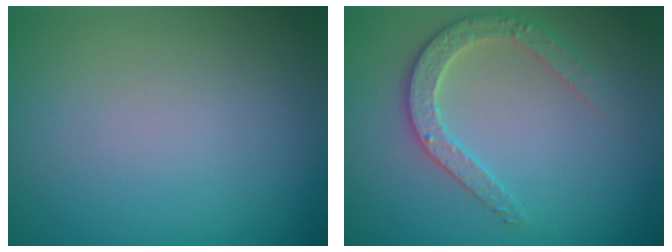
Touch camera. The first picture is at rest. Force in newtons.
{"total": 2.8, "press": 2.7, "slide": 0.5}